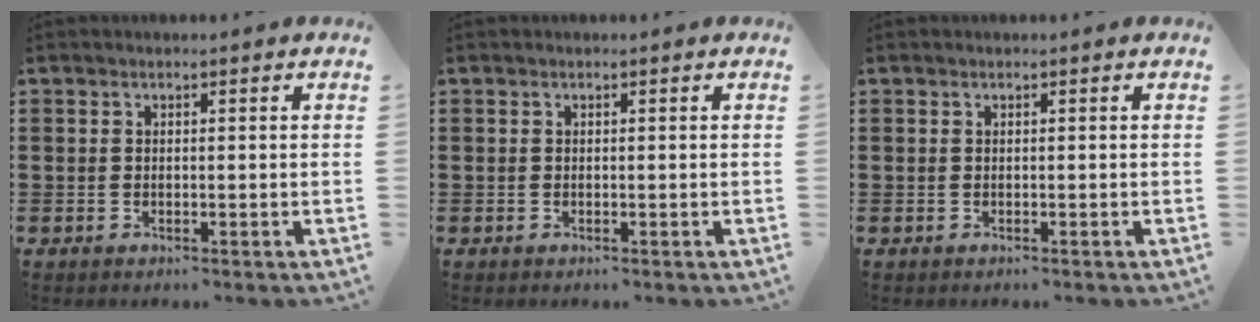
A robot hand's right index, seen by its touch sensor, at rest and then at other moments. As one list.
[{"total": 0.0}, {"total": 0.0}]